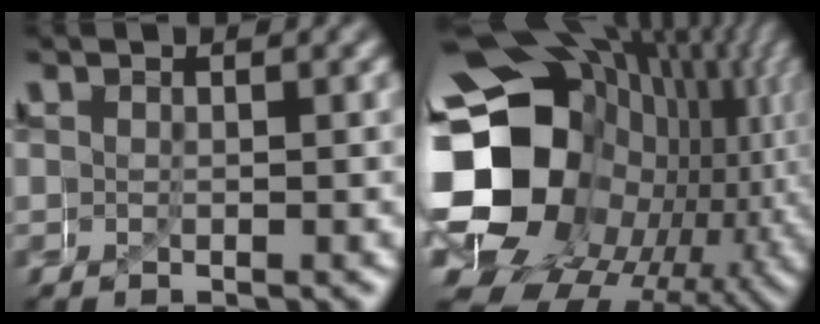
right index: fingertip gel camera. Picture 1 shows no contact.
{"total": 22.1, "force": [-1.7, 15.8, 15.3], "torque": [-0.238, -0.029, -0.034]}